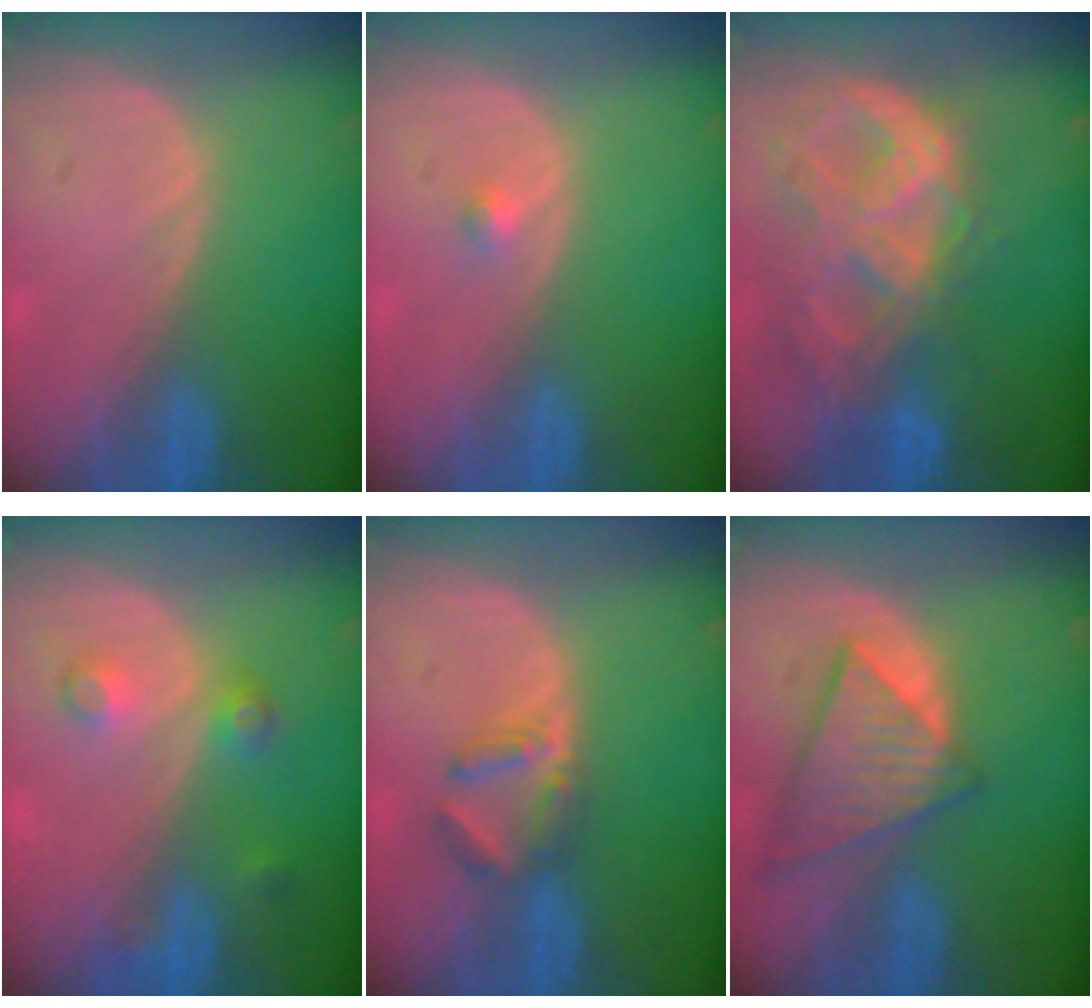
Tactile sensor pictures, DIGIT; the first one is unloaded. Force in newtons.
{"total": 1.1, "press": 0.9, "slide": 0.5}
{"total": 10.9, "press": 9.3, "slide": 5.8}
{"total": 3.8, "press": 3.4, "slide": 1.7}
{"total": 4.1, "press": 3.9, "slide": 1.1}
{"total": 8.9, "press": 7.6, "slide": 4.5}